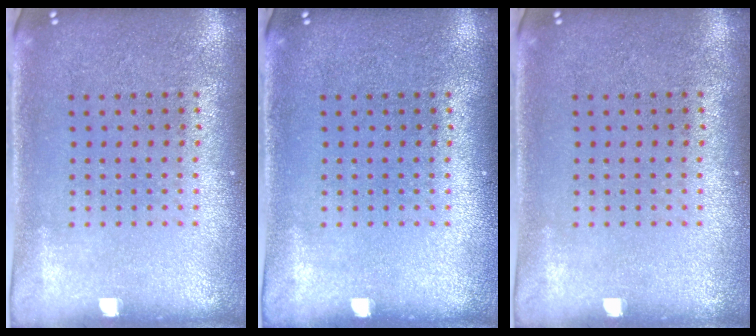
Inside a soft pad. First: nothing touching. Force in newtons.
{"total": 0.0}
{"total": 0.0}